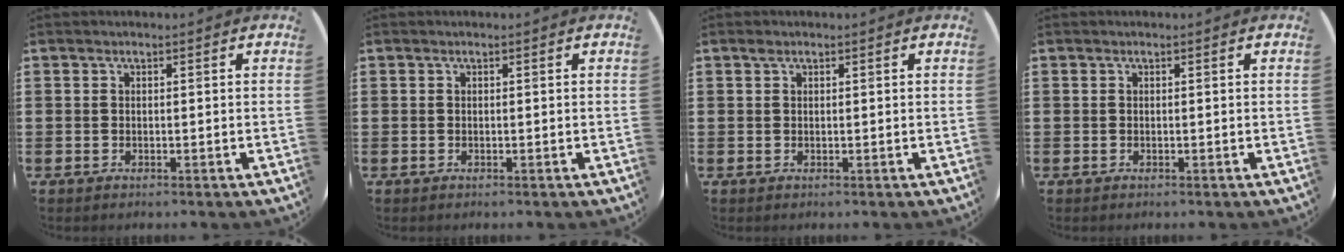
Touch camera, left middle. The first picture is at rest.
{"total": 0.0}
{"total": 0.6, "force": [0.4, 0.4, 0.1], "torque": [0.003, -0.001, 0.007]}
{"total": 0.0}